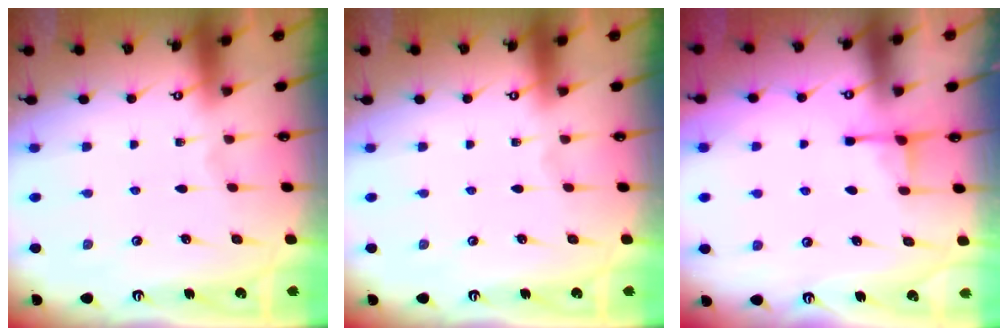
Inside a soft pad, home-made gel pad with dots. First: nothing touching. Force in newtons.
{"total": 0.0}
{"total": 2.9, "press": 2.8, "slide": 0.5}